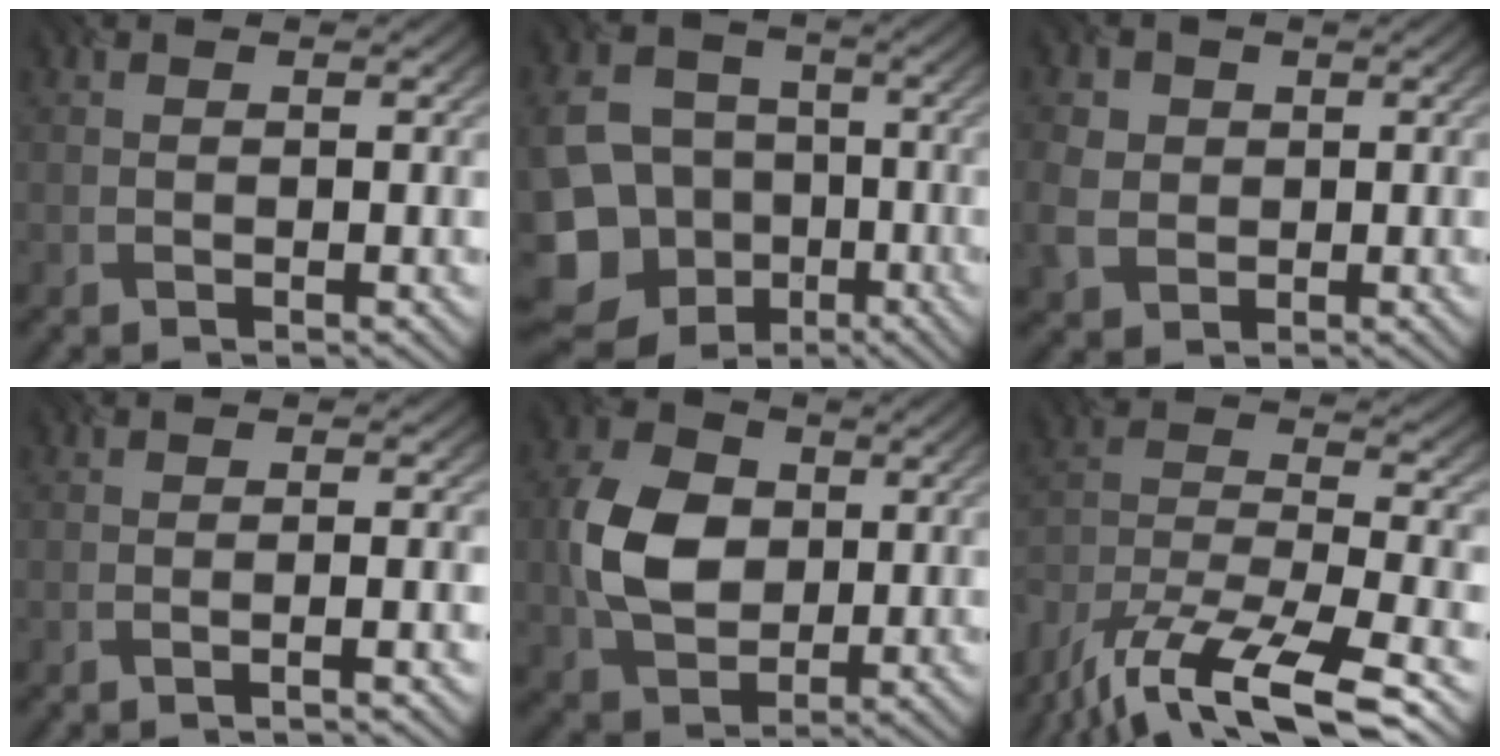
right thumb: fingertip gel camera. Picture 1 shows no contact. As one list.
[{"total": 13.0, "force": [-4.6, 10.8, 5.5], "torque": [-0.149, -0.040, -0.081]}, {"total": 3.7, "force": [0.0, 3.4, 1.5], "torque": [-0.054, -0.004, 0.004]}, {"total": 2.4, "force": [-1.1, 0.3, 2.2], "torque": [-0.031, 0.012, -0.031]}, {"total": 8.6, "force": [0.7, 6.4, 5.6], "torque": [-0.135, 0.005, 0.008]}, {"total": 15.4, "force": [-12.1, 4.4, 8.5], "torque": [-0.173, -0.017, -0.202]}]